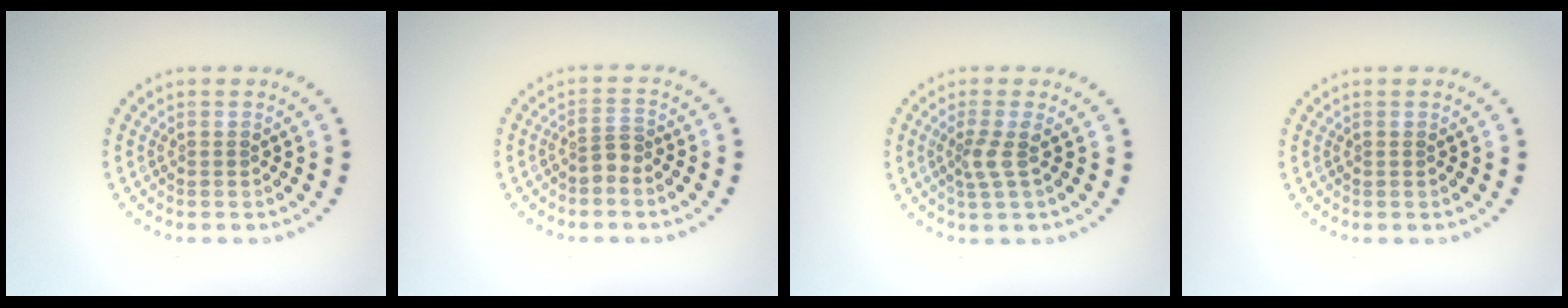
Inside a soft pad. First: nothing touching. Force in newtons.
{"total": 1.6, "press": 1.3, "slide": 1.0}
{"total": 1.9, "press": 1.4, "slide": 1.3}
{"total": 0.0}